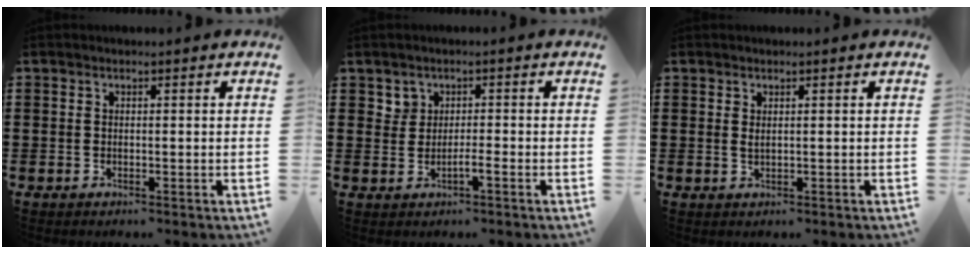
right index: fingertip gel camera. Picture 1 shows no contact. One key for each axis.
{"total": 1.4, "fx": -0.4, "fy": 0.9, "fz": 1.0, "tx": -0.024, "ty": 0.002, "tz": -0.008}
{"total": 0.9, "fx": 0.3, "fy": 0.1, "fz": 0.8, "tx": -0.018, "ty": -0.002, "tz": 0.006}